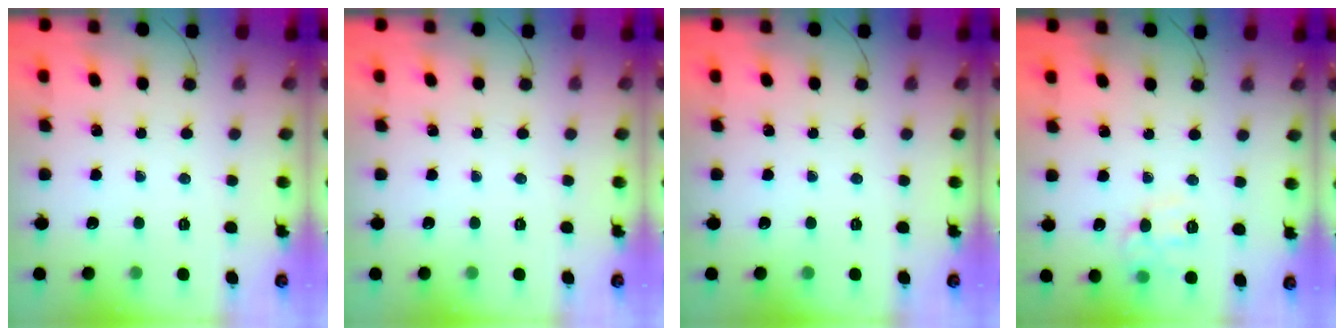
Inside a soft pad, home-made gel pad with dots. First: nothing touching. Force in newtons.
{"total": 0.0}
{"total": 0.0}
{"total": 8.7, "press": 8.7, "slide": 1.1}